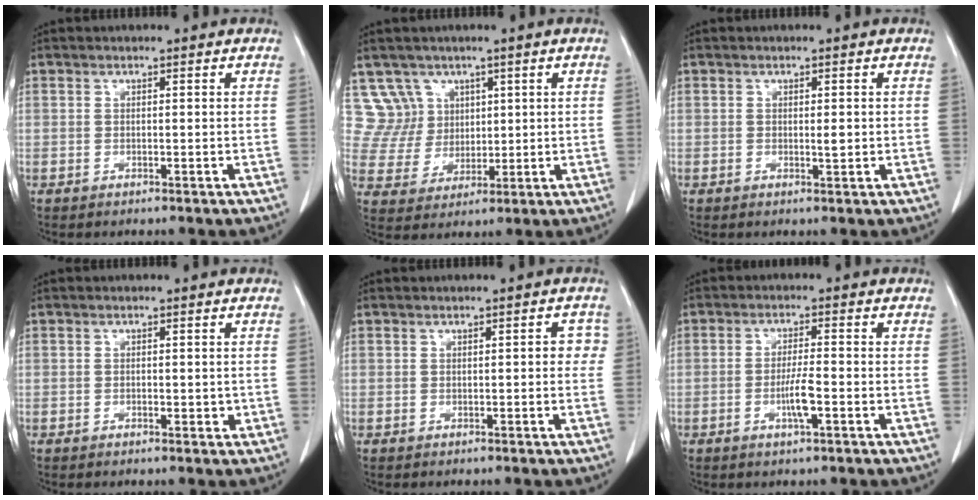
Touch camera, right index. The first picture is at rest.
{"total": 7.0, "force": [3.7, 5.9, -0.6], "torque": [0.014, 0.014, 0.081]}
{"total": 1.3, "force": [0.0, 0.4, 1.2], "torque": [-0.019, -0.002, 0.001]}
{"total": 1.6, "force": [-0.3, 0.8, 1.3], "torque": [-0.022, 0.000, -0.002]}
{"total": 1.9, "force": [0.2, 0.9, 1.6], "torque": [-0.007, 0.012, -0.002]}
{"total": 4.2, "force": [-1.4, 0.3, 3.9], "torque": [-0.075, -0.003, -0.026]}